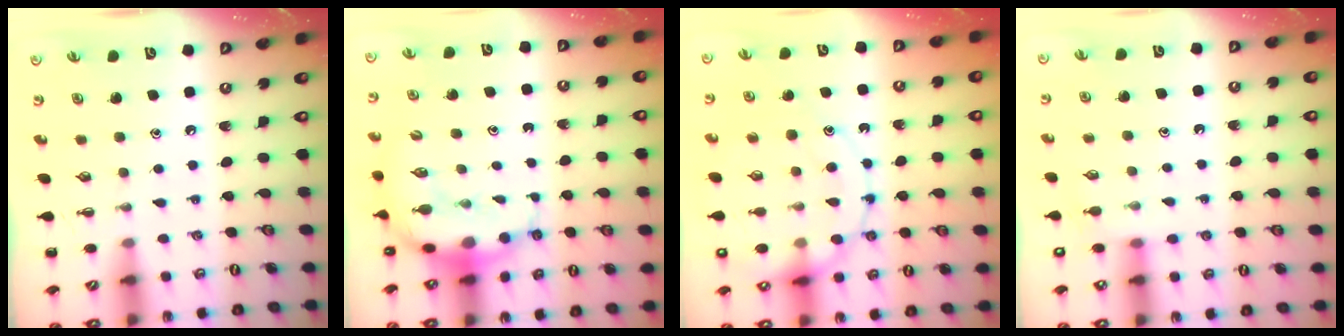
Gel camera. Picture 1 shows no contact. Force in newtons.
{"total": 8.5, "press": 8.2, "slide": 2.0}
{"total": 15.8, "press": 15.7, "slide": 1.8}
{"total": 4.4, "press": 4.2, "slide": 1.4}